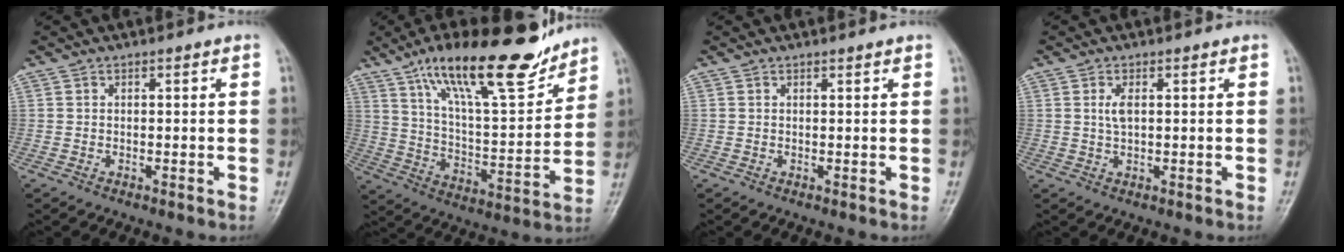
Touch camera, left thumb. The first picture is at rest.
{"total": 22.0, "force": [15.3, 6.1, 14.5], "torque": [-0.204, -0.068, 0.258]}
{"total": 0.6, "force": [0.6, 0.0, 0.1], "torque": [-0.002, -0.003, 0.008]}
{"total": 2.4, "force": [0.6, 1.0, 2.1], "torque": [-0.042, 0.000, 0.015]}